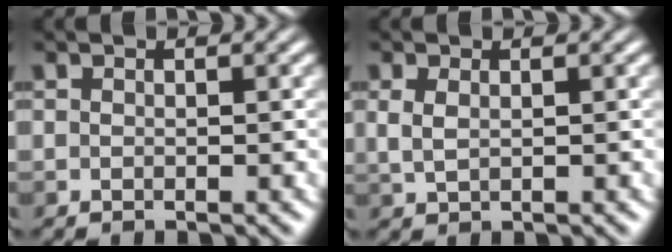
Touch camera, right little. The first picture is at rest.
{"total": 1.9, "force": [-0.1, 1.1, 1.6], "torque": [-0.043, -0.004, 0.000]}